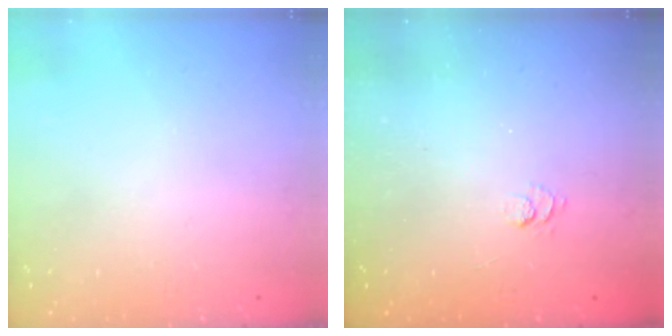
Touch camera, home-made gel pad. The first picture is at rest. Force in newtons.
{"total": 2.5, "press": 2.0, "slide": 1.4}